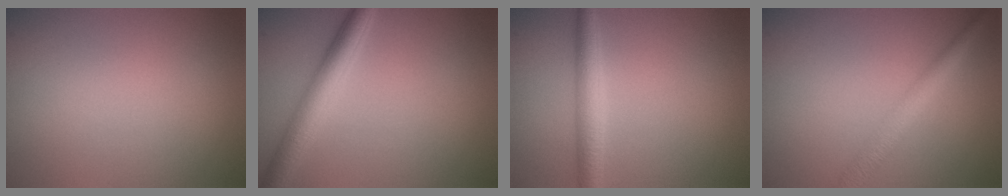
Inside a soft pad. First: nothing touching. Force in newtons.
{"total": 4.2, "press": 4.2, "slide": 0.1}
{"total": 2.8, "press": 2.8, "slide": 0.0}
{"total": 2.9, "press": 2.9, "slide": 0.1}